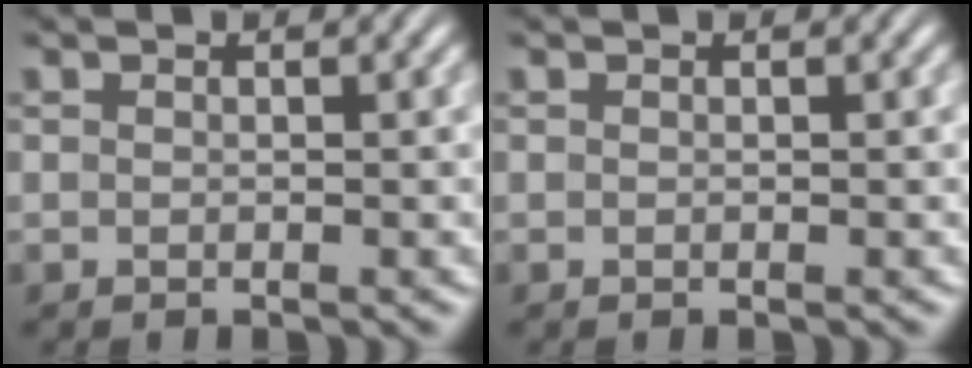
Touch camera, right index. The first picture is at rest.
{"total": 0.0}